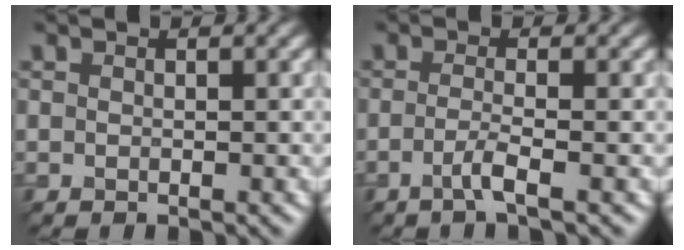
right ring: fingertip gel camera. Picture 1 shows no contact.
{"total": 1.6, "force": [-0.7, 0.0, 1.4], "torque": [-0.031, 0.006, -0.024]}